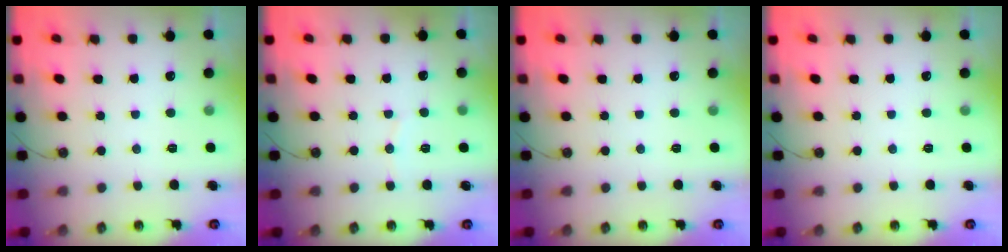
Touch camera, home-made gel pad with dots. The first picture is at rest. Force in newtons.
{"total": 4.0, "press": 3.9, "slide": 0.3}
{"total": 0.0}
{"total": 0.0}